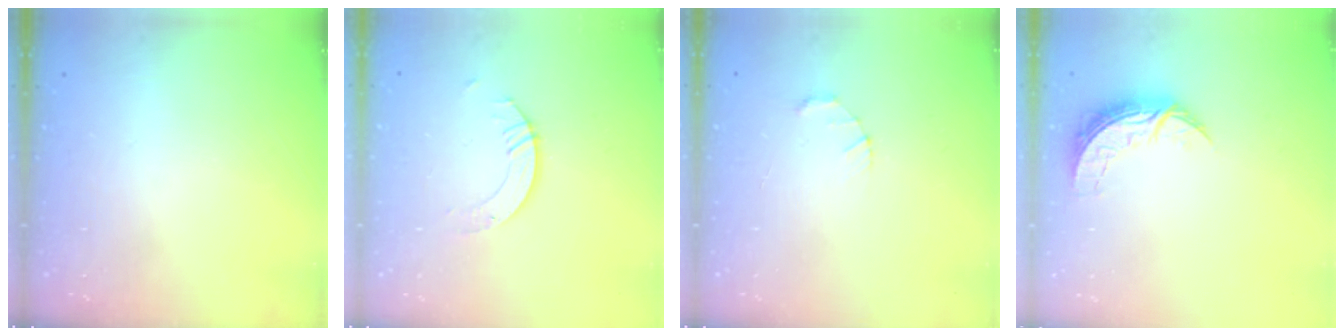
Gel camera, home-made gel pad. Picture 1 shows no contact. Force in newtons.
{"total": 4.0, "press": 4.0, "slide": 0.3}
{"total": 1.5, "press": 1.5, "slide": 0.3}
{"total": 7.2, "press": 7.2, "slide": 0.2}